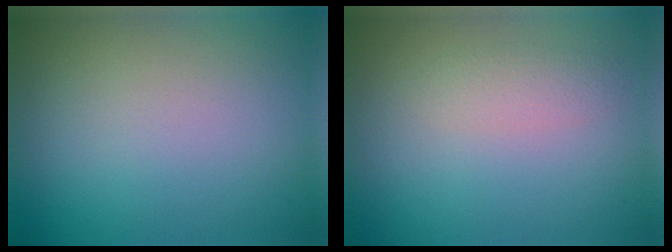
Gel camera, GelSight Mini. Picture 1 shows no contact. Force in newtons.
{"total": 1.4, "press": 1.4, "slide": 0.1}